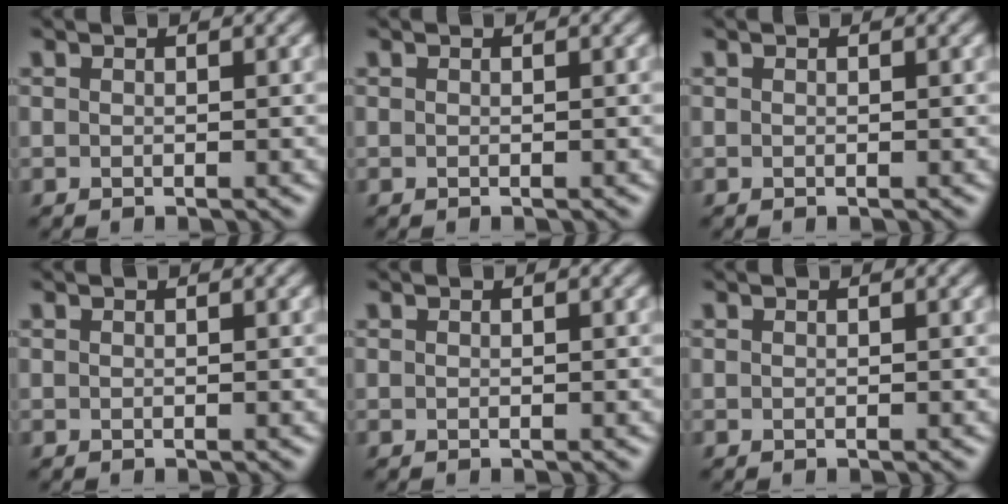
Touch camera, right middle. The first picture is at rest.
{"total": 0.0}
{"total": 0.0}
{"total": 0.0}
{"total": 0.0}
{"total": 0.0}